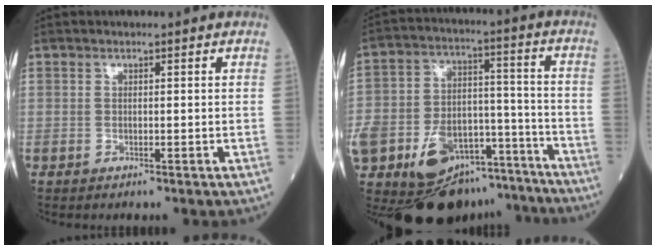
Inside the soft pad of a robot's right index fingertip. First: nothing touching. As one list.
[{"total": 21.9, "force": [-14.5, 12.2, 10.9], "torque": [-0.251, 0.030, -0.223]}]